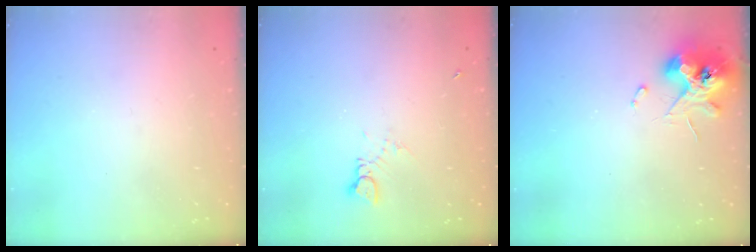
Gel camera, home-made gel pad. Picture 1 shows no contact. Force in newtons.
{"total": 2.2, "press": 2.2, "slide": 0.1}
{"total": 11.2, "press": 11.1, "slide": 1.4}